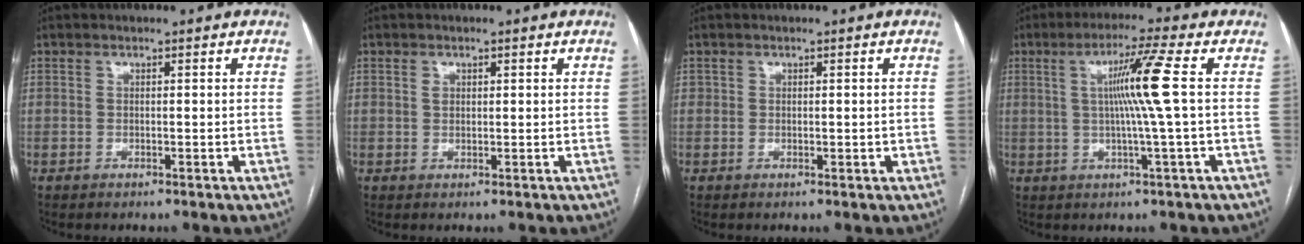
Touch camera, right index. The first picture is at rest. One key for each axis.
{"total": 1.0, "fx": 0.4, "fy": 0.7, "fz": 0.6, "tx": -0.009, "ty": 0.002, "tz": 0.010}
{"total": 1.2, "fx": 0.1, "fy": 0.9, "fz": 0.8, "tx": -0.015, "ty": 0.007, "tz": 0.005}
{"total": 8.2, "fx": 1.0, "fy": -2.1, "fz": 7.8, "tx": -0.137, "ty": 0.003, "tz": 0.025}